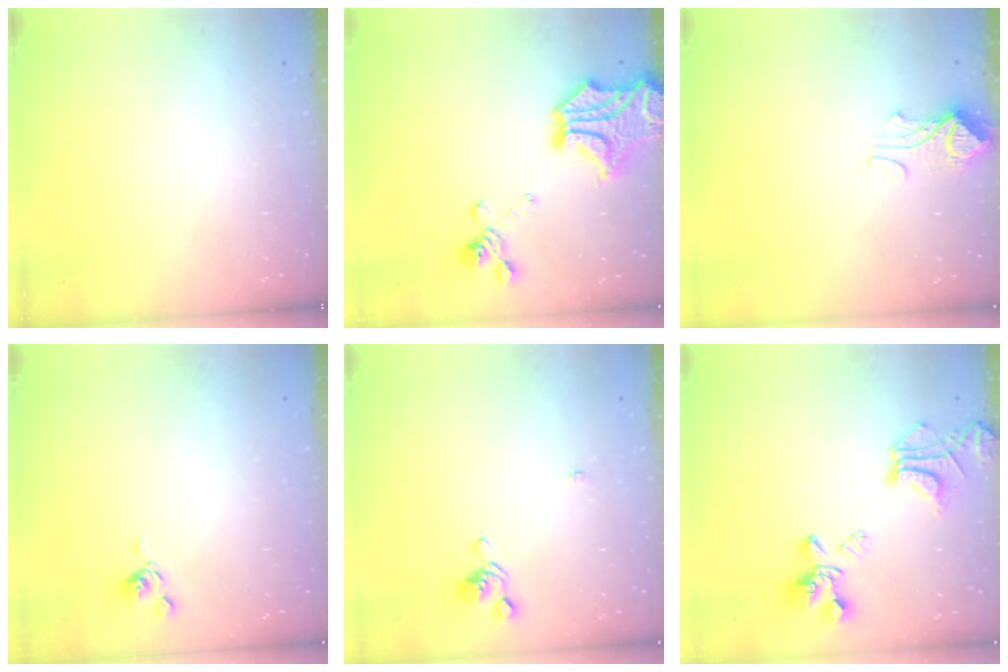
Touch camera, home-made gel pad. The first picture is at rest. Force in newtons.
{"total": 8.8, "press": 8.3, "slide": 3.0}
{"total": 2.4, "press": 2.3, "slide": 0.5}
{"total": 6.3, "press": 6.3, "slide": 0.8}
{"total": 1.0, "press": 0.9, "slide": 0.5}
{"total": 10.4, "press": 10.2, "slide": 2.0}